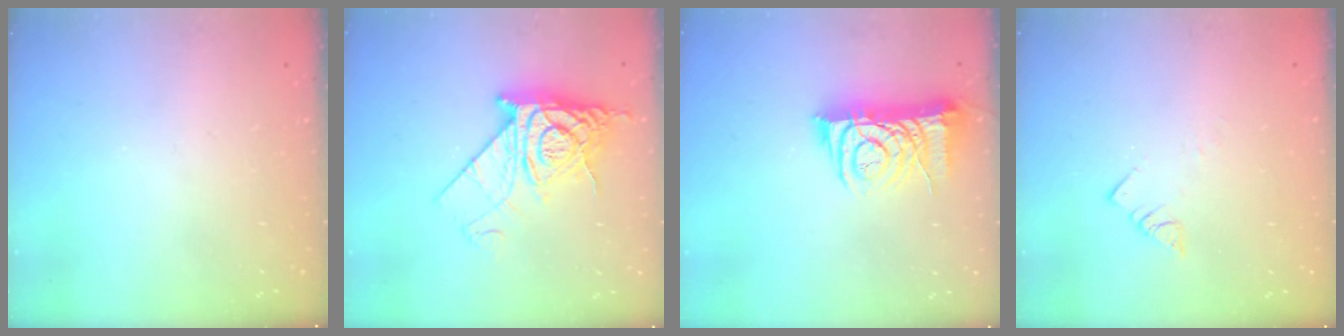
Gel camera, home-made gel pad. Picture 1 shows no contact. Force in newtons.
{"total": 12.2, "press": 12.2, "slide": 1.1}
{"total": 9.5, "press": 9.4, "slide": 1.1}
{"total": 3.4, "press": 3.3, "slide": 0.4}